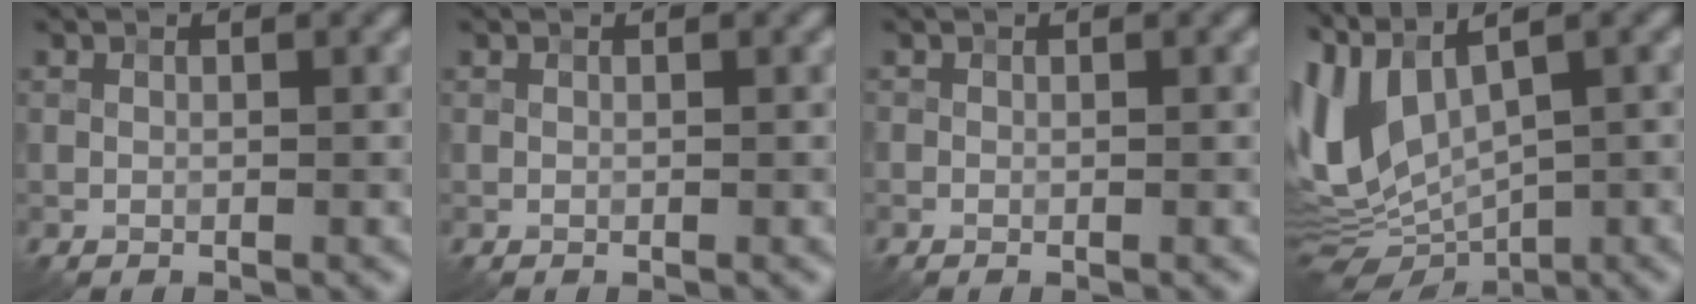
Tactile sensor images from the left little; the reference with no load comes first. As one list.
[{"total": 0.0}, {"total": 0.0}, {"total": 8.6, "force": [1.4, 4.0, 7.5], "torque": [-0.173, -0.009, 0.034]}]